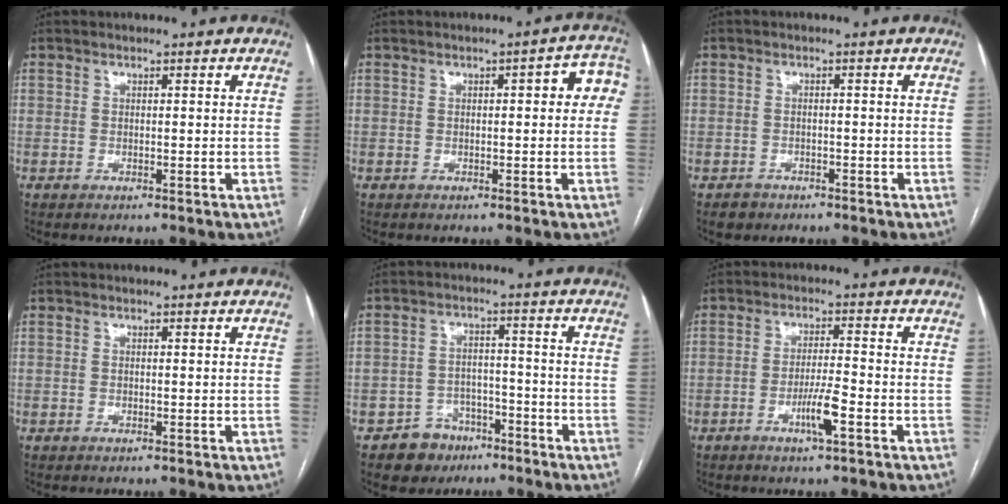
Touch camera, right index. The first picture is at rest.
{"total": 5.0, "force": [0.8, 1.6, 4.6], "torque": [-0.042, 0.022, 0.002]}
{"total": 2.7, "force": [-1.5, 2.3, -0.1], "torque": [0.006, 0.012, -0.020]}
{"total": 0.0}
{"total": 6.1, "force": [-4.0, 4.6, 0.8], "torque": [-0.004, 0.014, -0.058]}
{"total": 4.9, "force": [-2.3, 0.0, 4.3], "torque": [-0.080, -0.006, -0.043]}